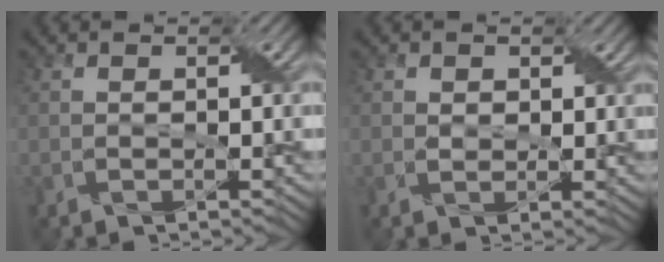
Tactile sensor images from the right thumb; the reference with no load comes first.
{"total": 1.4, "force": [0.7, 1.1, 0.5], "torque": [-0.017, -0.001, 0.012]}